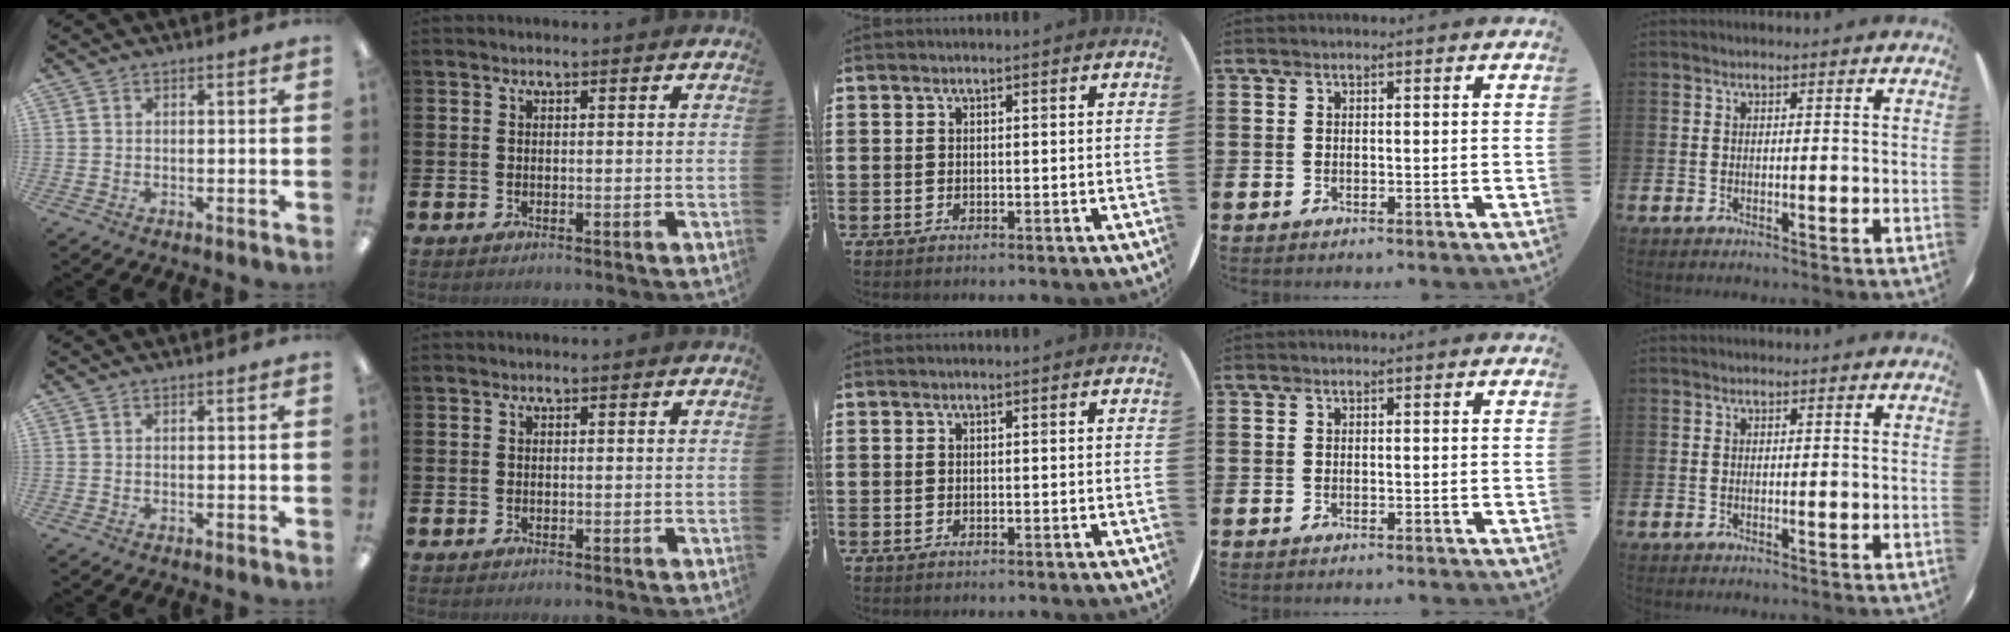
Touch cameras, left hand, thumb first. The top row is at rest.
{}